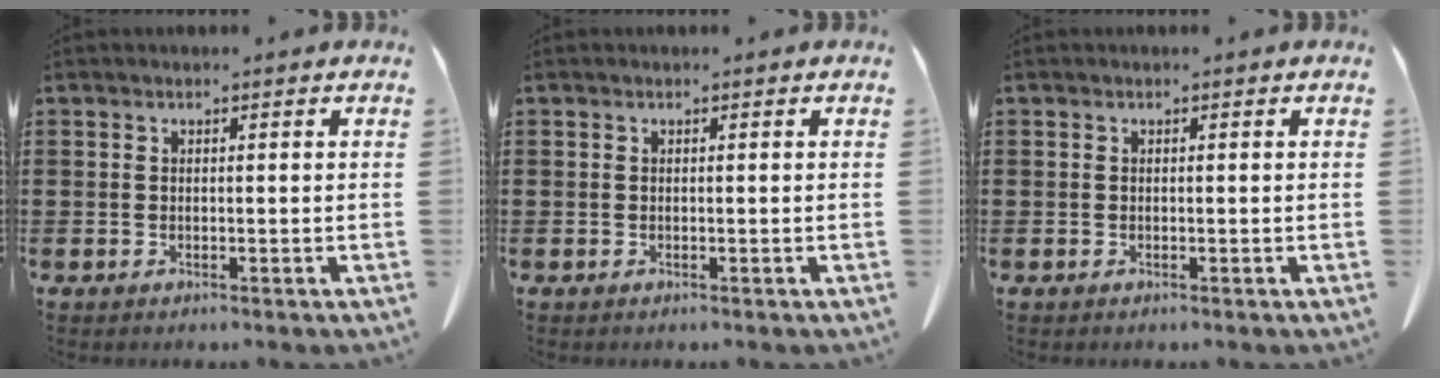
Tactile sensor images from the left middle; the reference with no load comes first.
{"total": 0.0}
{"total": 0.0}